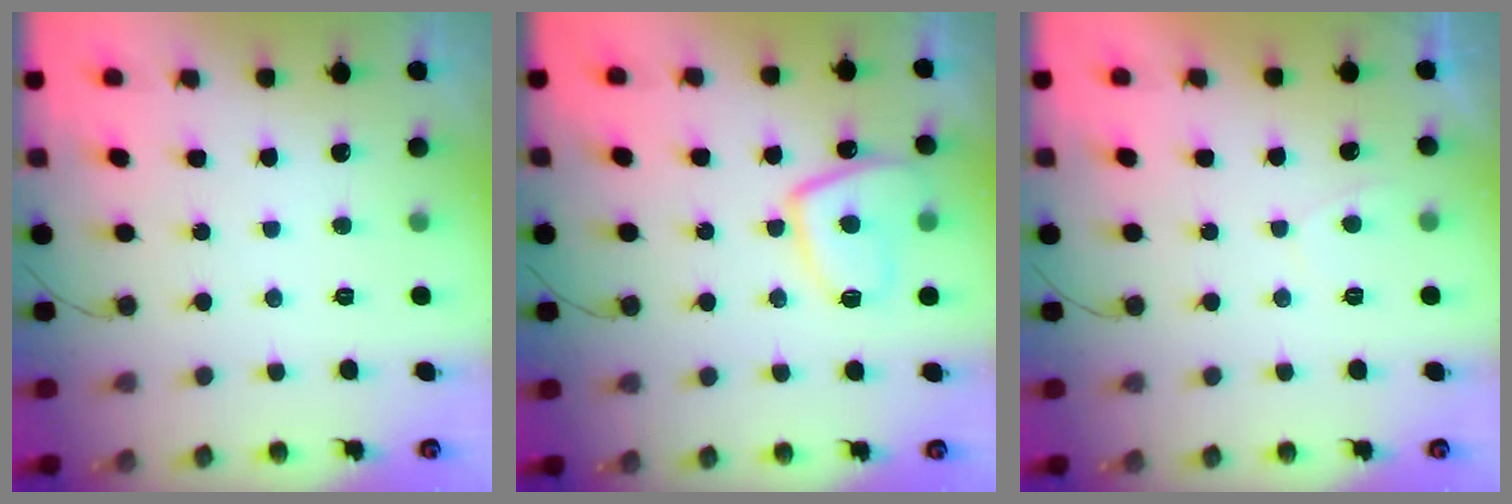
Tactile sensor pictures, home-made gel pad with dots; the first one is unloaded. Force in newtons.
{"total": 10.8, "press": 10.8, "slide": 1.3}
{"total": 0.7, "press": 0.5, "slide": 0.5}